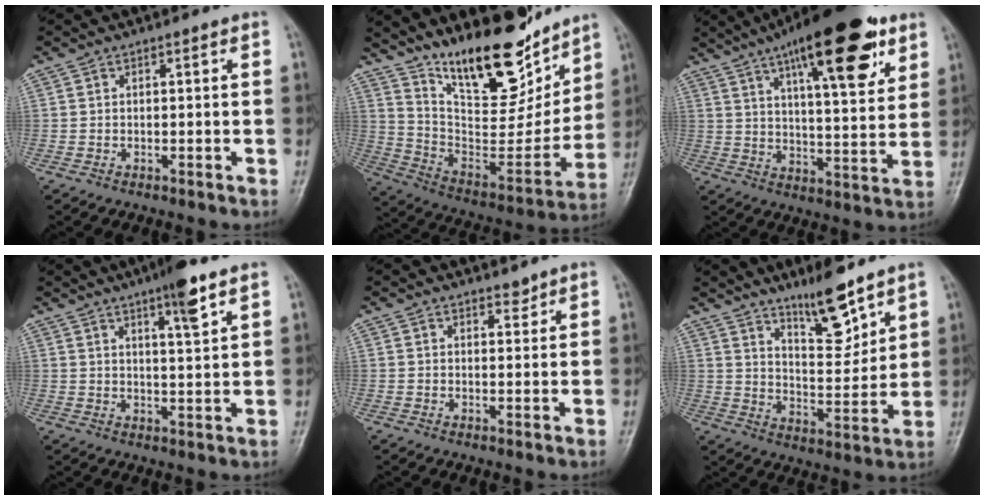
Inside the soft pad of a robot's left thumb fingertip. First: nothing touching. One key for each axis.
{"total": 21.9, "fx": 16.2, "fy": 7.7, "fz": 12.5, "tx": -0.152, "ty": -0.100, "tz": 0.281}
{"total": 21.9, "fx": 12.1, "fy": 6.7, "fz": 17.1, "tx": -0.236, "ty": -0.030, "tz": 0.185}
{"total": 7.2, "fx": 4.4, "fy": 0.9, "fz": 5.7, "tx": -0.087, "ty": -0.022, "tz": 0.069}
{"total": 1.8, "fx": 1.6, "fy": 0.7, "fz": 0.5, "tx": 0.004, "ty": -0.012, "tz": 0.022}
{"total": 10.9, "fx": 8.2, "fy": 2.8, "fz": 6.6, "tx": -0.091, "ty": -0.070, "tz": 0.147}